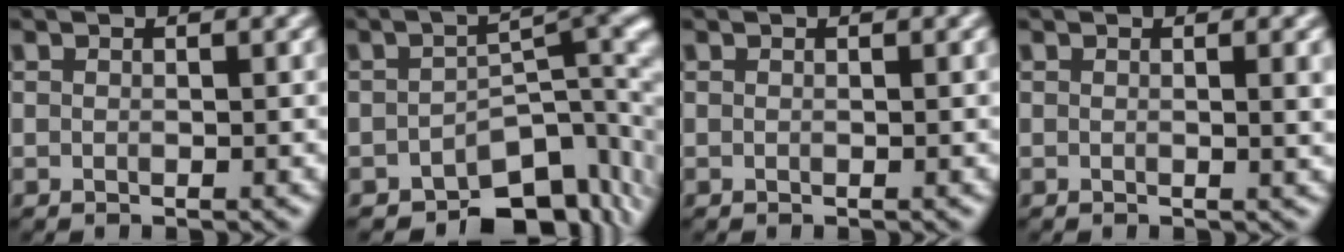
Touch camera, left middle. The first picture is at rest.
{"total": 9.8, "force": [-5.2, 5.4, 6.2], "torque": [-0.052, -0.017, -0.078]}
{"total": 0.0}
{"total": 1.6, "force": [0.3, 0.4, 1.5], "torque": [-0.015, 0.000, 0.001]}